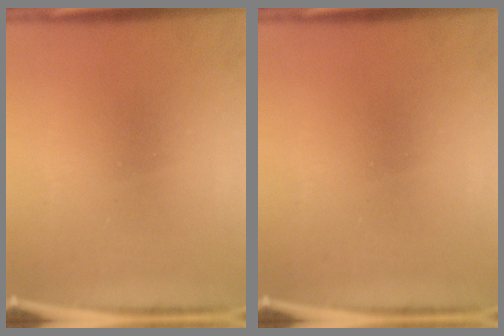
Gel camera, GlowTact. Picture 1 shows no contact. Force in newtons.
{"total": 0.0}